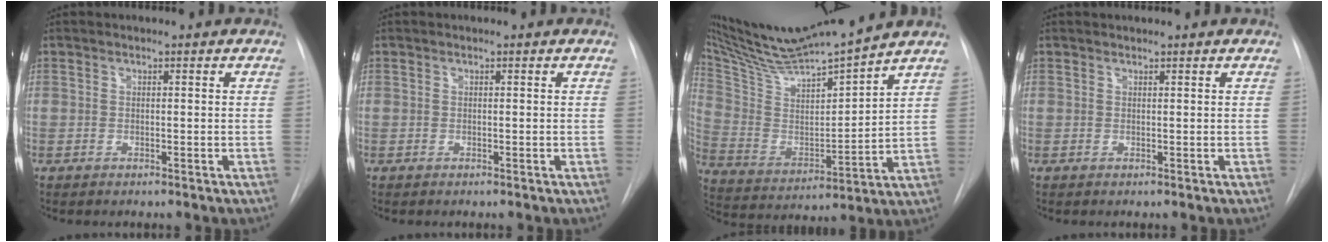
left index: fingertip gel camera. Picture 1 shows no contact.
{"total": 0.0}
{"total": 17.8, "force": [16.2, -0.6, 7.2], "torque": [-0.140, -0.014, 0.291]}
{"total": 1.2, "force": [1.1, 0.1, 0.3], "torque": [-0.005, 0.017, 0.018]}